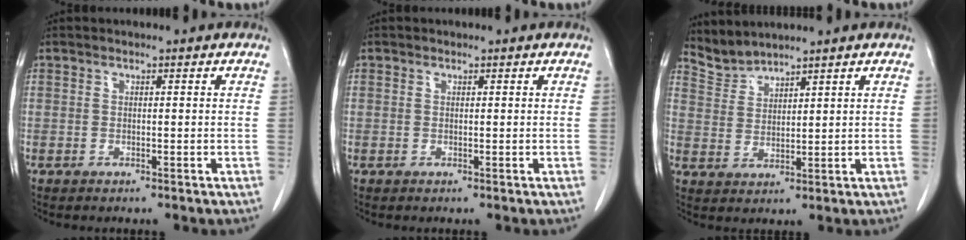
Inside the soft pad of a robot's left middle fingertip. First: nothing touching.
{"total": 0.0}
{"total": 3.9, "force": [3.9, -0.1, -0.5], "torque": [0.003, 0.003, 0.087]}